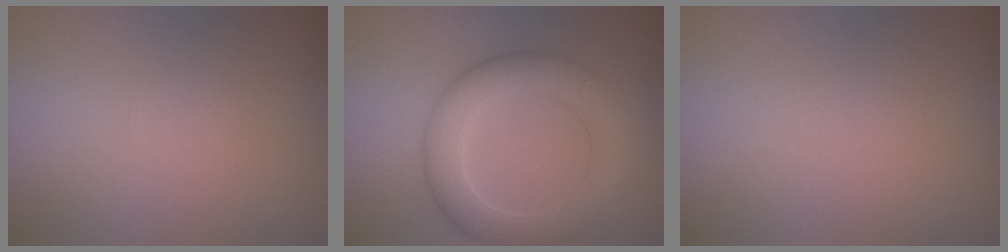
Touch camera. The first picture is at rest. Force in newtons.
{"total": 6.2, "press": 6.2, "slide": 0.3}
{"total": 0.0}